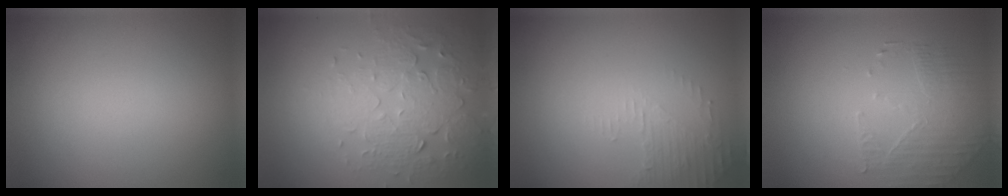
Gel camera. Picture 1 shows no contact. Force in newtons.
{"total": 5.4, "press": 3.7, "slide": 3.9}
{"total": 1.9, "press": 1.8, "slide": 0.4}
{"total": 1.9, "press": 1.5, "slide": 1.2}